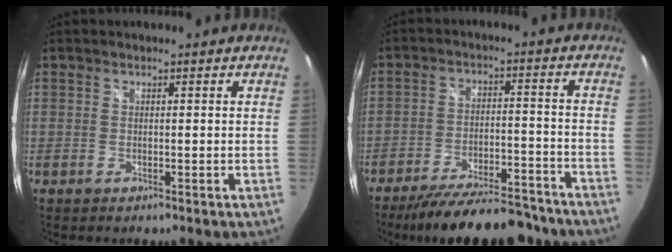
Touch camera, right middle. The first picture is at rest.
{"total": 19.4, "force": [-16.8, 4.8, 8.6], "torque": [-0.153, -0.010, -0.230]}